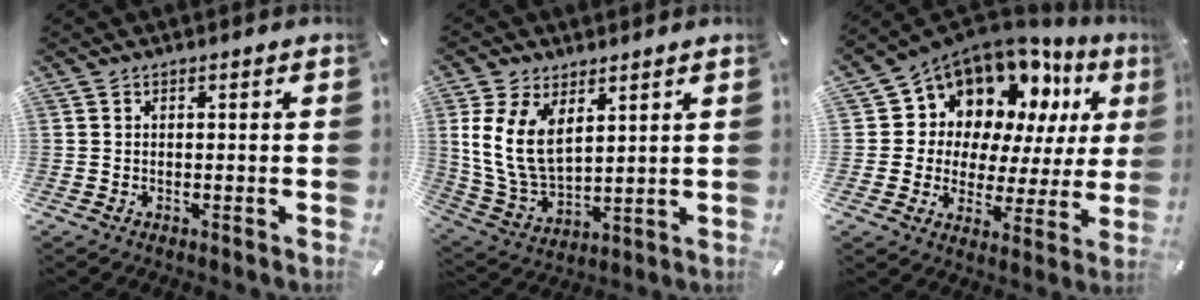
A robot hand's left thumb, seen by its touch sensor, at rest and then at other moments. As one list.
[{"total": 11.5, "force": [4.5, 7.4, 7.6], "torque": [-0.188, -0.019, 0.082]}, {"total": 12.3, "force": [9.2, 7.7, 2.9], "torque": [-0.062, -0.090, 0.164]}]